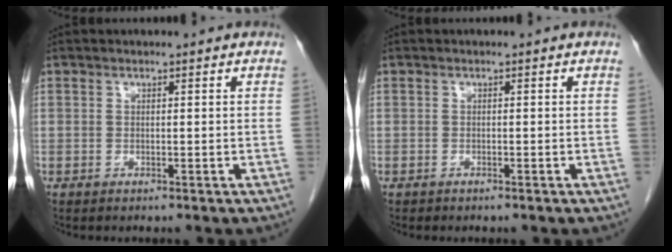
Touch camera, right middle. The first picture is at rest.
{"total": 0.0}